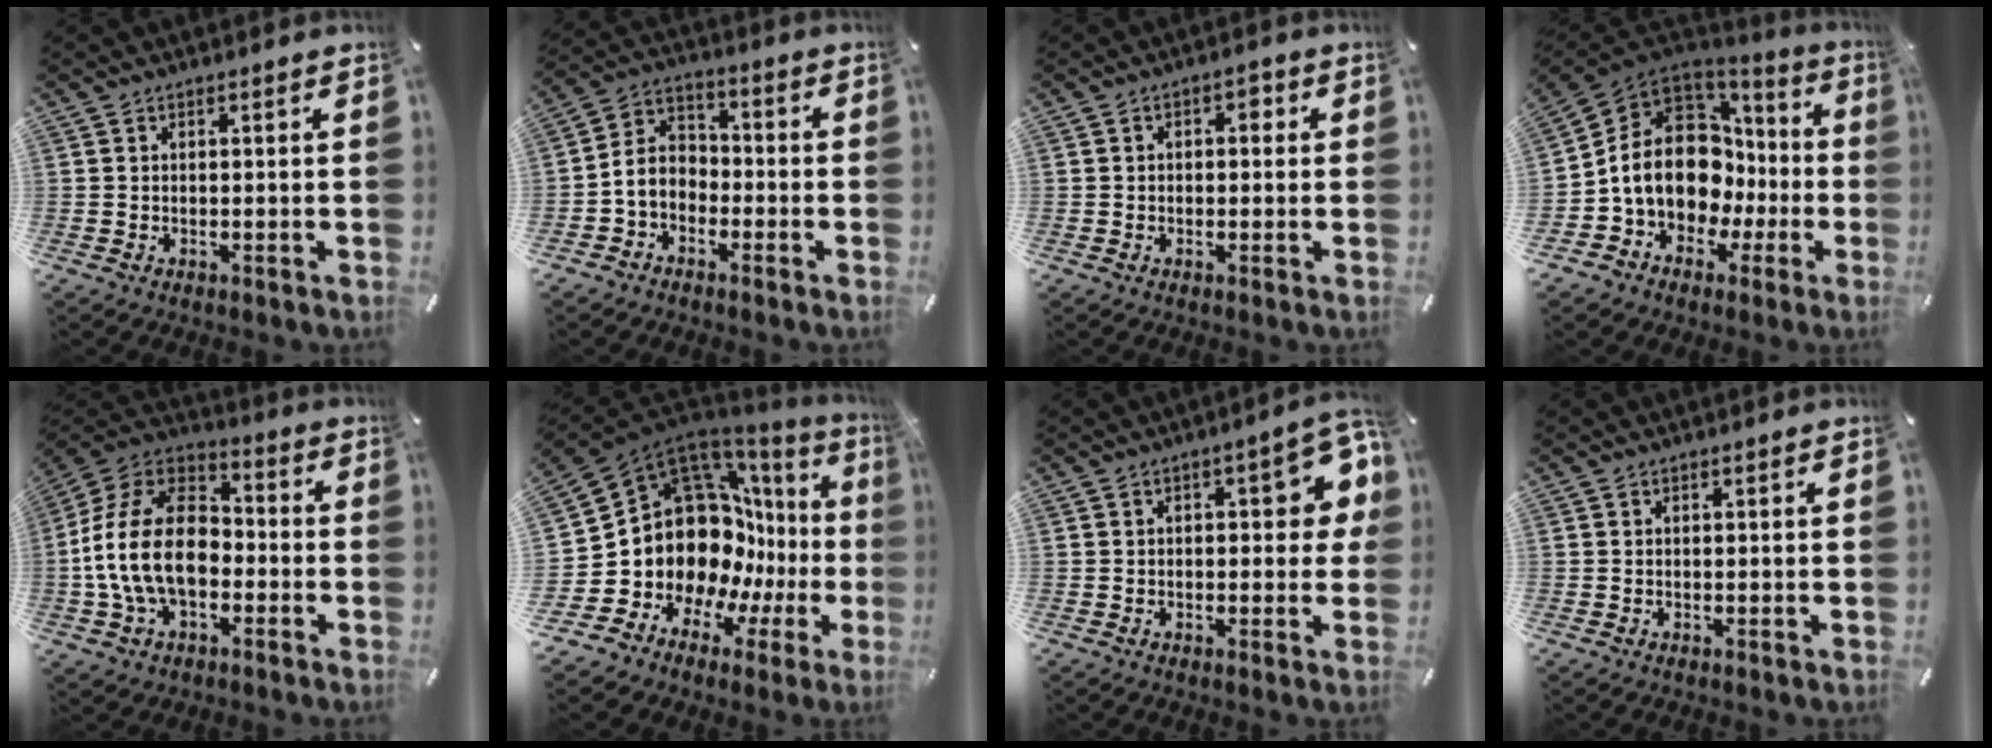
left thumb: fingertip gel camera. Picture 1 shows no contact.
{"total": 5.9, "force": [-2.8, 4.8, 1.8], "torque": [-0.056, 0.010, -0.061]}
{"total": 2.3, "force": [-0.3, 1.7, 1.6], "torque": [-0.023, 0.009, -0.011]}
{"total": 16.1, "force": [1.0, 12.7, 9.8], "torque": [-0.202, -0.019, 0.020]}
{"total": 17.7, "force": [-4.6, 11.9, 12.3], "torque": [-0.268, 0.035, -0.088]}
{"total": 16.8, "force": [0.9, 13.6, 9.8], "torque": [-0.152, -0.077, 0.062]}
{"total": 10.2, "force": [1.5, 4.6, 9.0], "torque": [-0.111, -0.006, 0.023]}
{"total": 0.0}